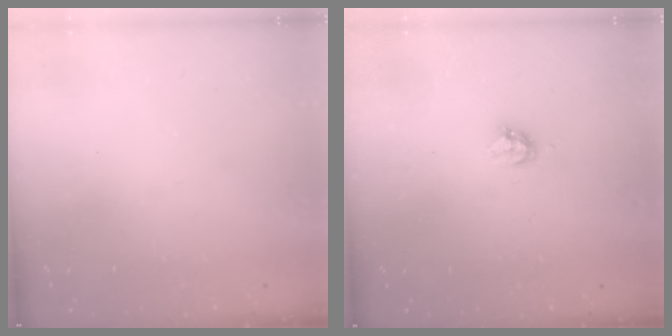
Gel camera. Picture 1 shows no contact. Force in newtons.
{"total": 4.7, "press": 4.6, "slide": 0.6}